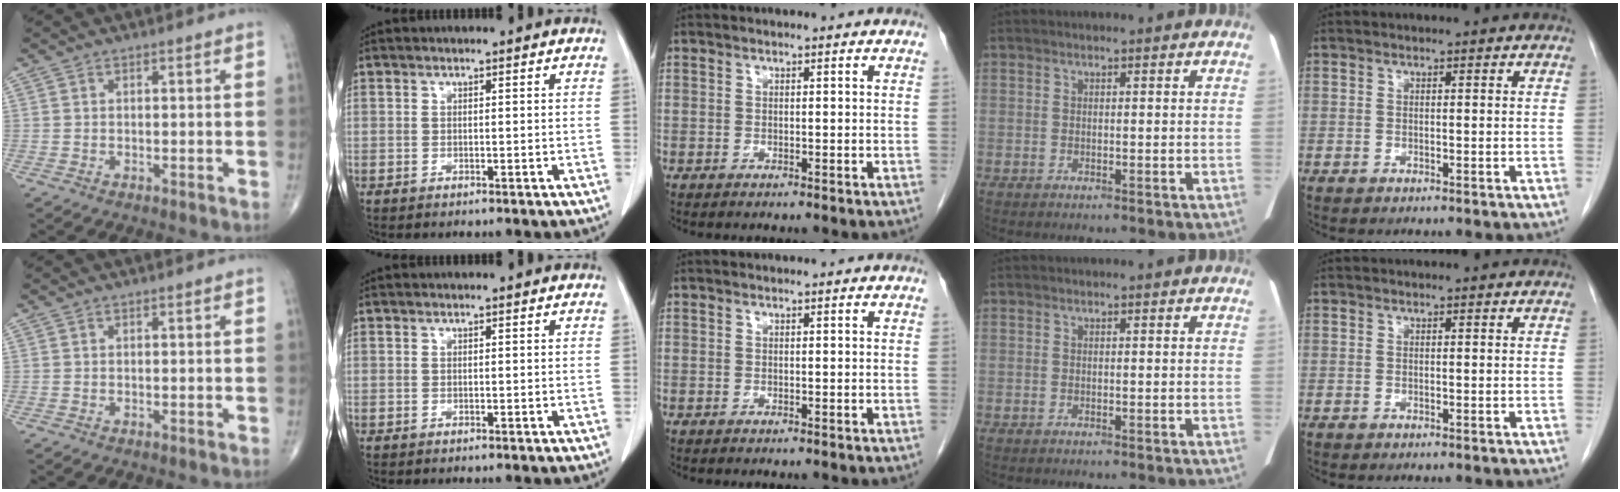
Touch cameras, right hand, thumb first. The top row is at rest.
{}